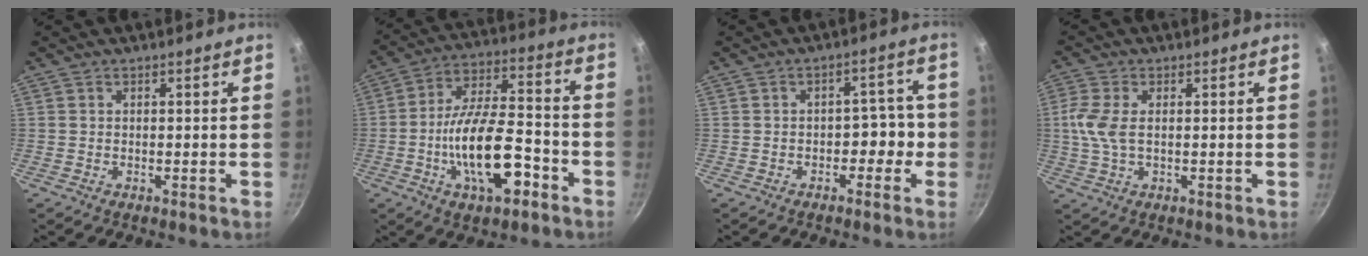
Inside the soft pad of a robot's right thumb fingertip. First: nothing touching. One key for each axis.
{"total": 17.0, "fx": -6.3, "fy": 7.2, "fz": 14.1, "tx": -0.224, "ty": 0.044, "tz": -0.109}
{"total": 5.0, "fx": -1.7, "fy": 3.4, "fz": 3.3, "tx": 0.005, "ty": 0.035, "tz": -0.026}
{"total": 6.1, "fx": 0.5, "fy": 3.3, "fz": 5.2, "tx": -0.118, "ty": 0.005, "tz": 0.006}